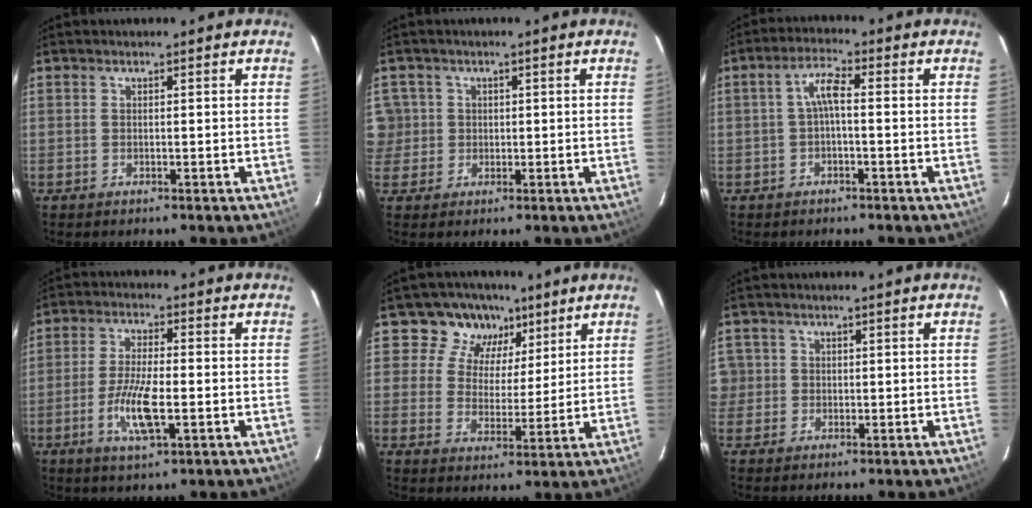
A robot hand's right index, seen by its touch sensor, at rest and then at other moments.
{"total": 5.7, "force": [0.5, 5.6, 1.0], "torque": [-0.017, 0.020, 0.015]}
{"total": 3.8, "force": [-0.5, 1.0, 3.6], "torque": [-0.074, 0.013, -0.010]}
{"total": 8.6, "force": [-2.6, 2.3, 7.9], "torque": [-0.160, -0.006, -0.052]}
{"total": 8.9, "force": [5.2, 7.0, 1.8], "torque": [-0.023, 0.000, 0.078]}
{"total": 3.8, "force": [-0.1, 3.8, 0.4], "torque": [0.006, 0.019, 0.004]}